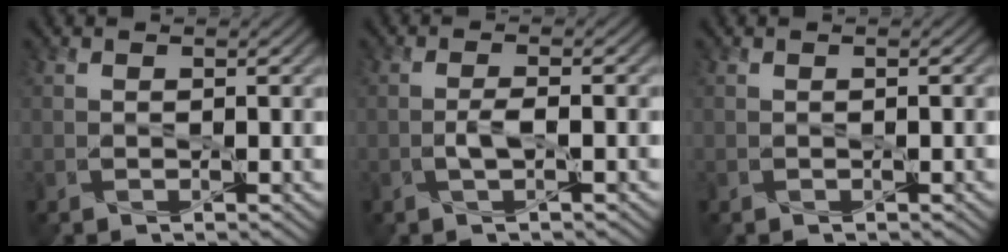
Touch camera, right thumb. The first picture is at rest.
{"total": 2.0, "force": [-0.5, 0.5, 1.8], "torque": [-0.038, 0.003, -0.012]}
{"total": 0.0}